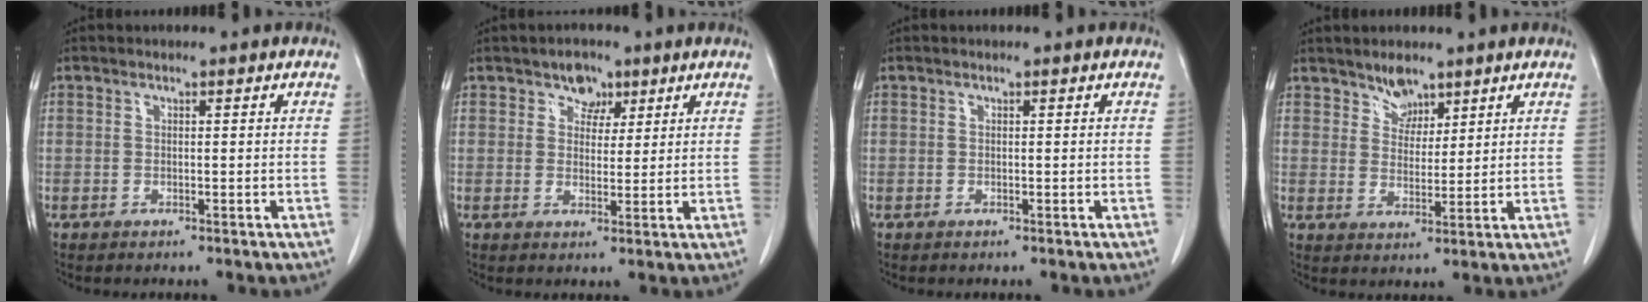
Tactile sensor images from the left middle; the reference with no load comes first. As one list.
[{"total": 3.5, "force": [2.0, 2.5, 1.2], "torque": [-0.014, 0.004, 0.033]}, {"total": 0.0}, {"total": 3.8, "force": [3.0, 1.8, 1.3], "torque": [-0.021, -0.001, 0.058]}]